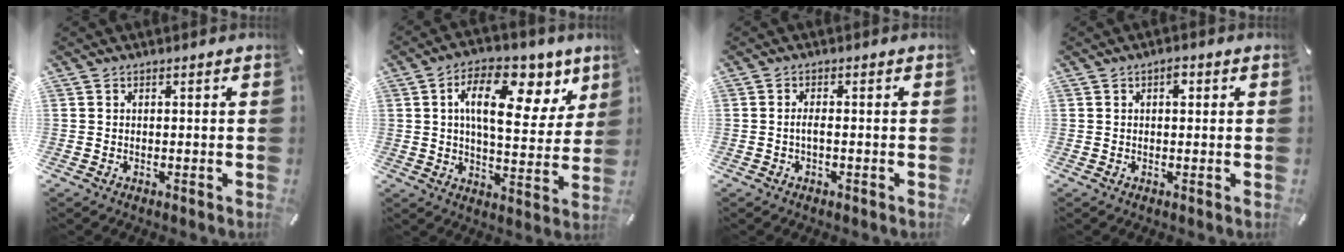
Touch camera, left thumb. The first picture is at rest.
{"total": 17.2, "force": [7.6, 8.4, 13.0], "torque": [-0.197, -0.029, 0.121]}
{"total": 2.0, "force": [-0.5, 0.7, 1.7], "torque": [-0.039, -0.001, -0.013]}
{"total": 2.1, "force": [0.5, 1.2, 1.6], "torque": [-0.018, 0.000, 0.004]}